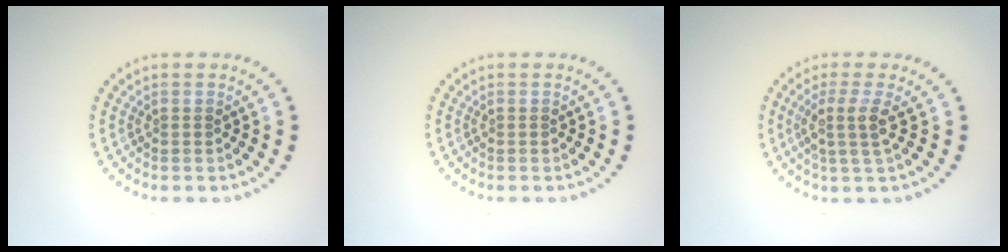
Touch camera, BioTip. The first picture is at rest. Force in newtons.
{"total": 0.0}
{"total": 2.6, "press": 1.9, "slide": 1.7}